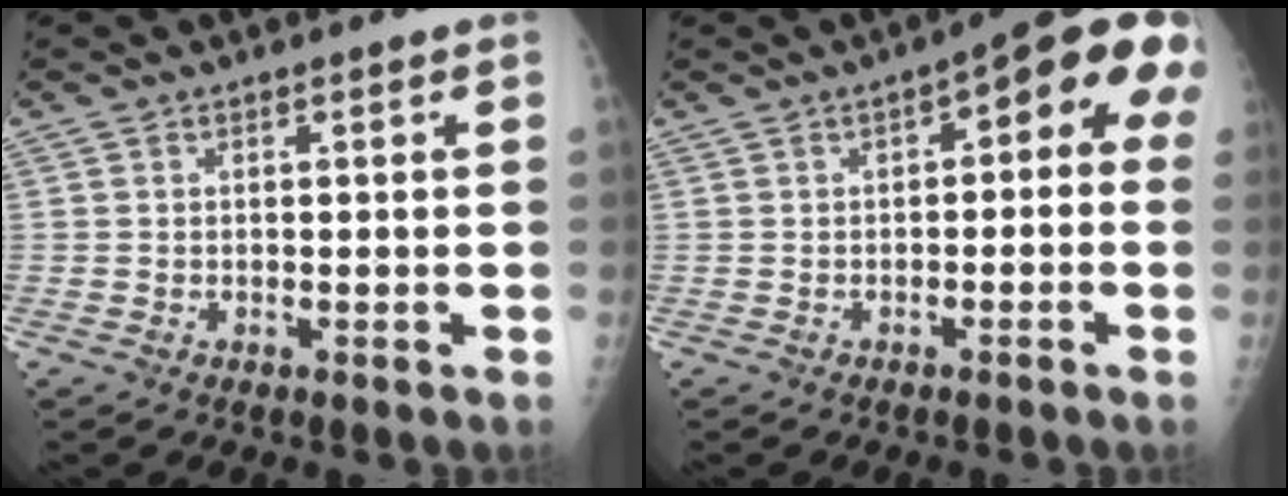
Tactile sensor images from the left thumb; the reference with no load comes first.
{"total": 10.1, "force": [1.2, 4.4, 8.9], "torque": [-0.080, 0.034, 0.002]}